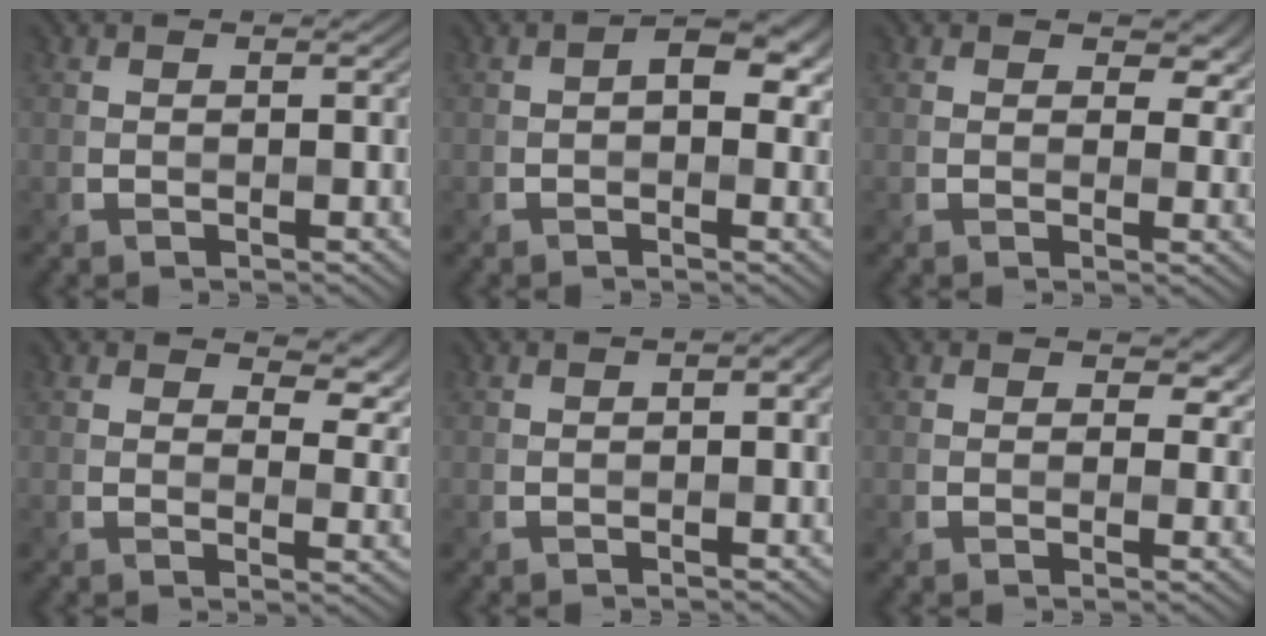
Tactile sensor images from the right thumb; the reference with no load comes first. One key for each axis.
{"total": 5.1, "fx": 0.5, "fy": 3.1, "fz": 4.0, "tx": -0.050, "ty": 0.001, "tz": 0.005}
{"total": 4.3, "fx": 1.9, "fy": 2.8, "fz": 2.6, "tx": -0.035, "ty": -0.008, "tz": 0.027}
{"total": 6.0, "fx": 3.7, "fy": 3.0, "fz": 3.7, "tx": -0.049, "ty": -0.003, "tz": 0.055}
{"total": 2.3, "fx": 0.0, "fy": 1.0, "fz": 2.1, "tx": -0.030, "ty": 0.002, "tz": 0.001}
{"total": 3.1, "fx": 1.2, "fy": 2.2, "fz": 1.8, "tx": -0.027, "ty": -0.006, "tz": 0.018}